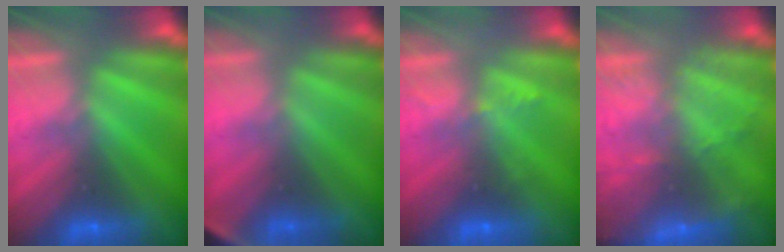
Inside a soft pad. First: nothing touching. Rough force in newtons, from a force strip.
{"total": 2.8}
{"total": 2.3}
{"total": 8.5}